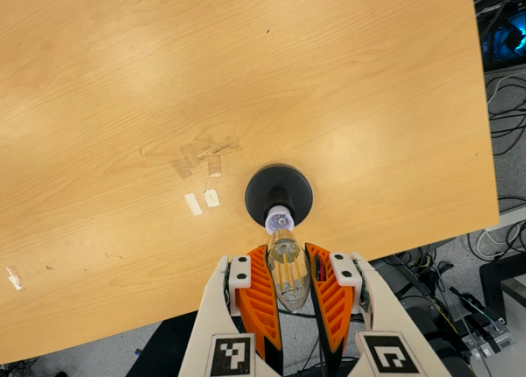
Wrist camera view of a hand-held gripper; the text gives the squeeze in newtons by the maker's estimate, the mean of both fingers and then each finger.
{"total": 21.7, "left": 25.2, "right": 18.2}